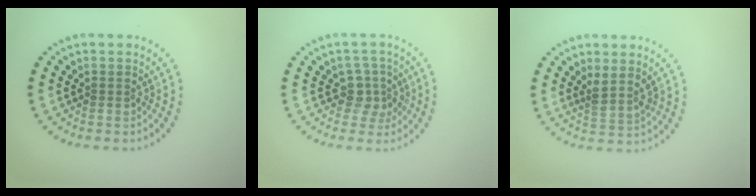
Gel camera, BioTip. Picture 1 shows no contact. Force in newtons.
{"total": 2.2, "press": 1.8, "slide": 1.3}
{"total": 2.0, "press": 1.6, "slide": 1.2}